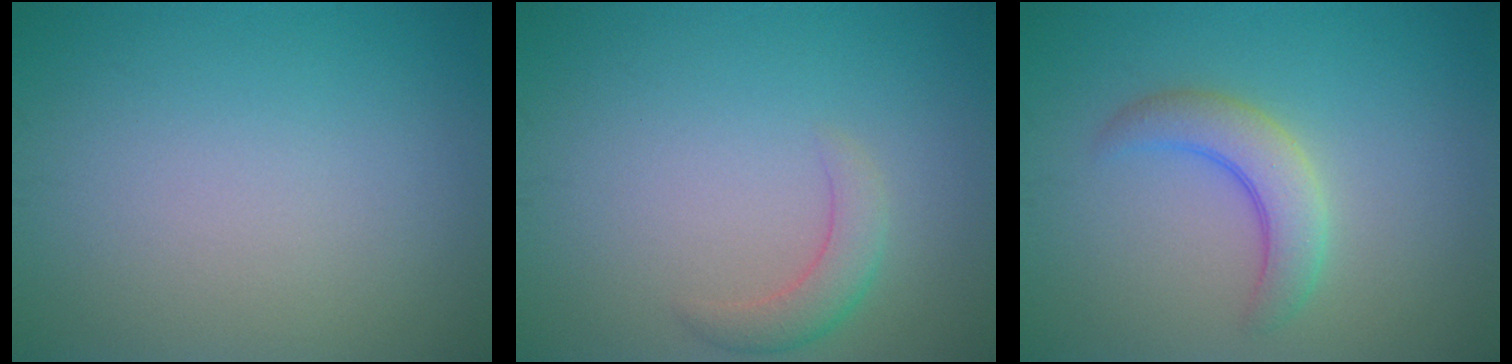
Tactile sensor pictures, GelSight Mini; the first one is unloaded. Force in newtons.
{"total": 2.2, "press": 2.1, "slide": 0.2}
{"total": 3.5, "press": 3.5, "slide": 0.3}